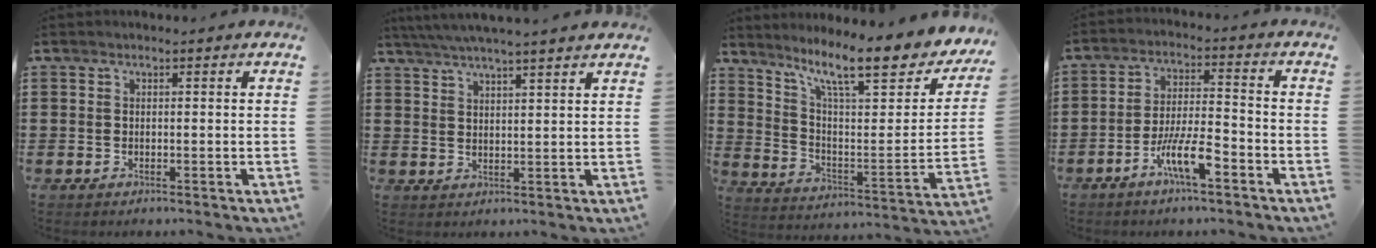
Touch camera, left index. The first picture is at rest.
{"total": 4.3, "force": [3.9, -0.5, 1.8], "torque": [-0.045, -0.013, 0.070]}
{"total": 12.3, "force": [9.2, 2.1, 7.9], "torque": [-0.155, -0.060, 0.148]}
{"total": 7.9, "force": [-4.4, 1.5, 6.3], "torque": [-0.136, -0.003, -0.086]}